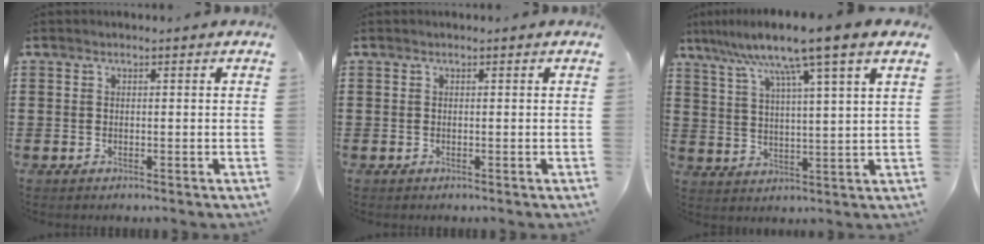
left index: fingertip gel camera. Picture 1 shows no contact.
{"total": 0.0}
{"total": 9.3, "force": [7.0, -0.8, 6.1], "torque": [-0.135, -0.033, 0.109]}